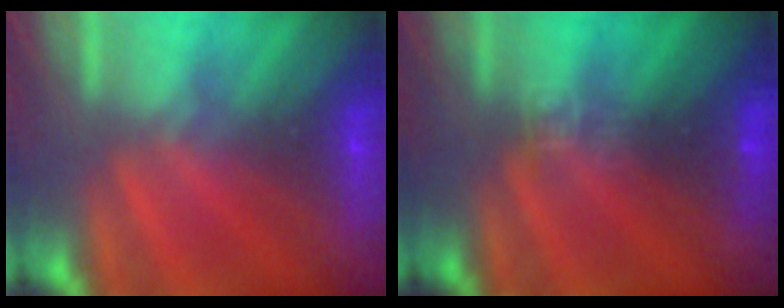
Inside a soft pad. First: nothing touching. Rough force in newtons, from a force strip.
{"total": 2.9}